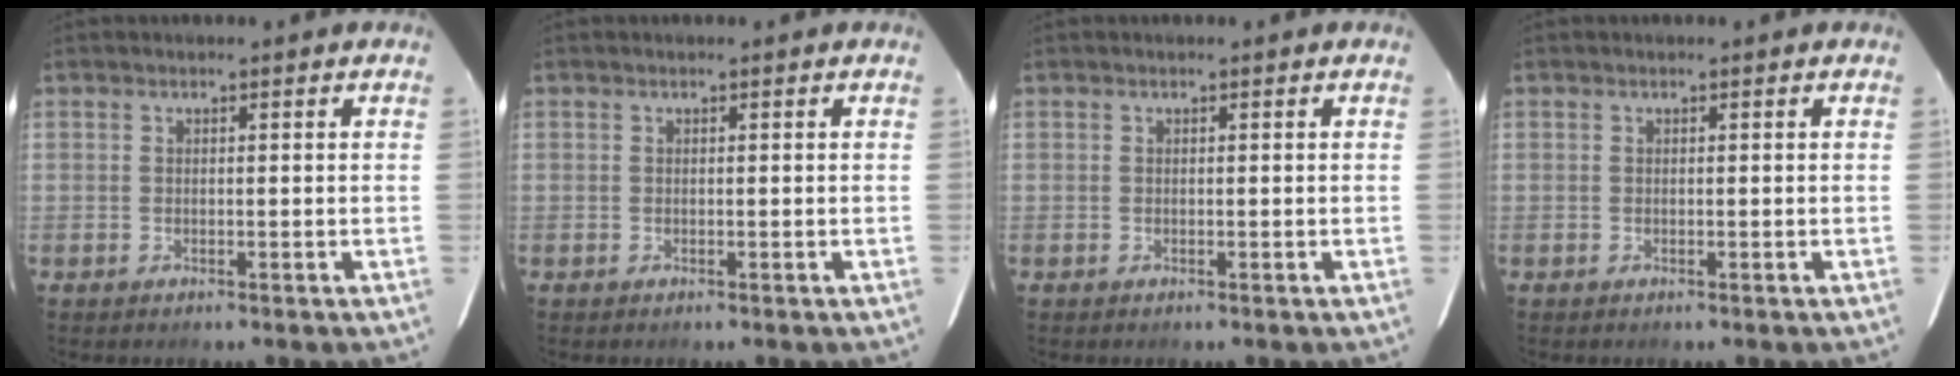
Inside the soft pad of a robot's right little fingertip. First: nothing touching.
{"total": 0.0}
{"total": 0.0}
{"total": 0.0}